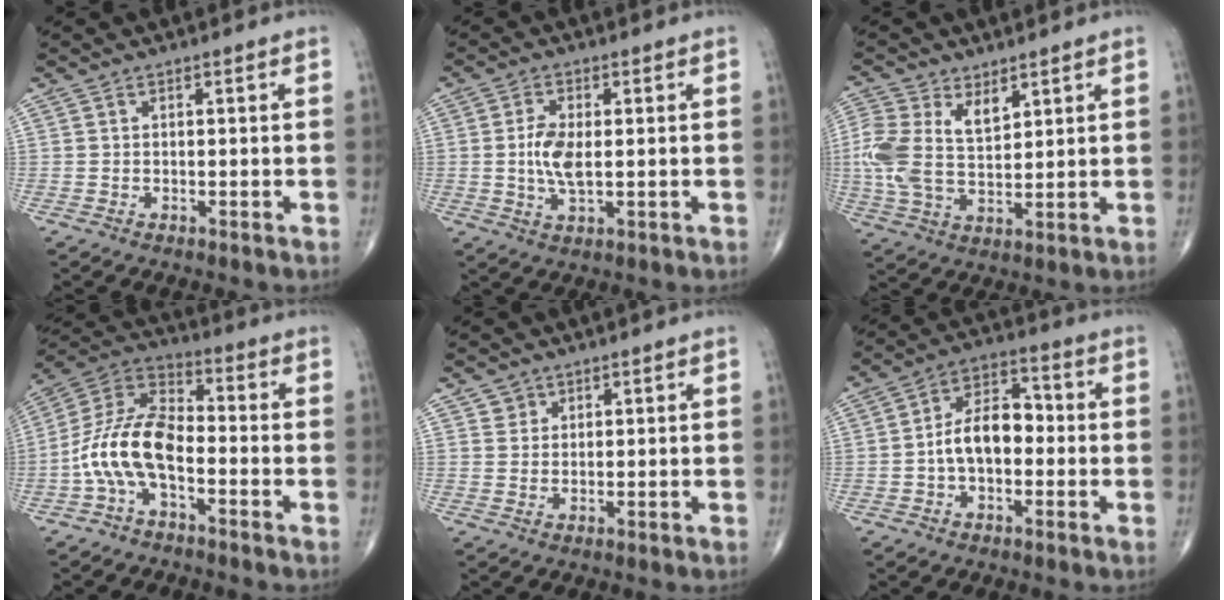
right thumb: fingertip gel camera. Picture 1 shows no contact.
{"total": 6.0, "force": [0.1, 2.7, 5.3], "torque": [-0.110, -0.006, 0.000]}
{"total": 10.7, "force": [3.7, 6.0, 8.1], "torque": [-0.176, -0.002, 0.076]}
{"total": 12.9, "force": [-3.8, 6.5, 10.5], "torque": [-0.211, 0.050, -0.083]}
{"total": 2.2, "force": [1.3, 1.7, 0.1], "torque": [0.017, -0.007, 0.015]}
{"total": 9.9, "force": [-1.1, 6.1, 7.7], "torque": [-0.116, 0.038, -0.031]}